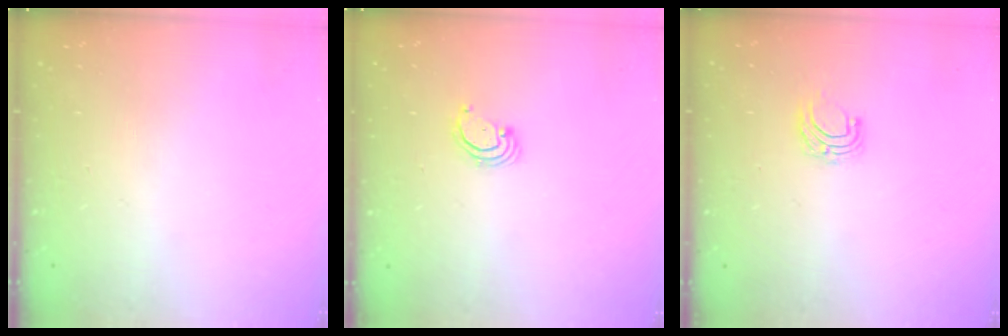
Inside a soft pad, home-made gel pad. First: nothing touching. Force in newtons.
{"total": 2.3, "press": 2.3, "slide": 0.2}
{"total": 5.2, "press": 5.2, "slide": 0.4}